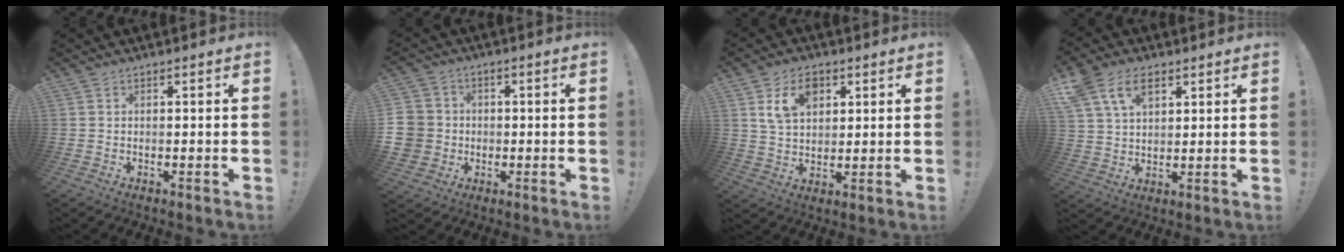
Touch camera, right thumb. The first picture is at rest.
{"total": 8.9, "force": [-0.9, 8.5, 2.6], "torque": [-0.055, 0.011, -0.013]}
{"total": 10.0, "force": [4.8, 6.7, 5.7], "torque": [-0.095, -0.003, 0.091]}
{"total": 11.3, "force": [5.7, 7.3, 6.5], "torque": [-0.120, -0.001, 0.113]}